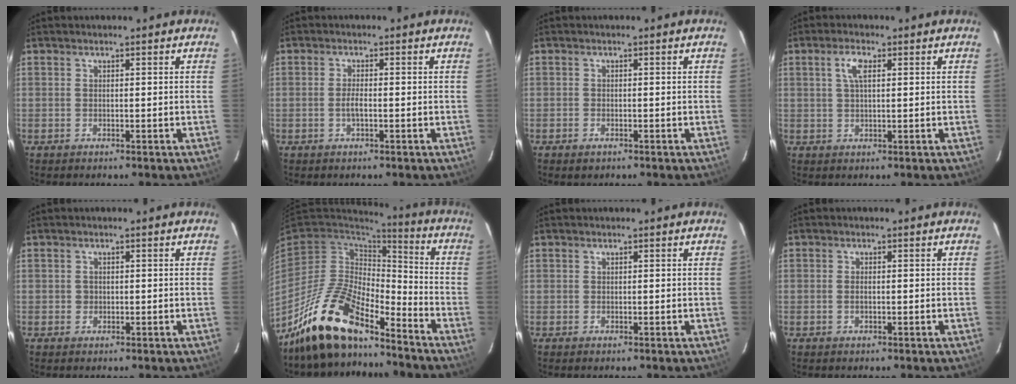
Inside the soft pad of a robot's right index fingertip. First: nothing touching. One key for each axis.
{"total": 1.8, "fx": -0.6, "fy": 0.5, "fz": 1.7, "tx": -0.034, "ty": -0.001, "tz": -0.012}
{"total": 1.3, "fx": -0.9, "fy": 0.8, "fz": 0.5, "tx": -0.008, "ty": -0.001, "tz": -0.015}
{"total": 3.5, "fx": 1.2, "fy": 1.3, "fz": 3.0, "tx": -0.060, "ty": 0.008, "tz": 0.023}
{"total": 1.1, "fx": -0.1, "fy": 1.1, "fz": 0.1, "tx": 0.001, "ty": 0.001, "tz": 0.000}
{"total": 17.7, "fx": -13.9, "fy": 5.8, "fz": 9.2, "tx": -0.192, "ty": -0.009, "tz": -0.259}
{"total": 0.5, "fx": 0.1, "fy": 0.5, "fz": -0.1, "tx": 0.006, "ty": 0.003, "tz": 0.000}
{"total": 1.1, "fx": -0.2, "fy": 0.6, "fz": 0.9, "tx": -0.019, "ty": 0.000, "tz": -0.004}